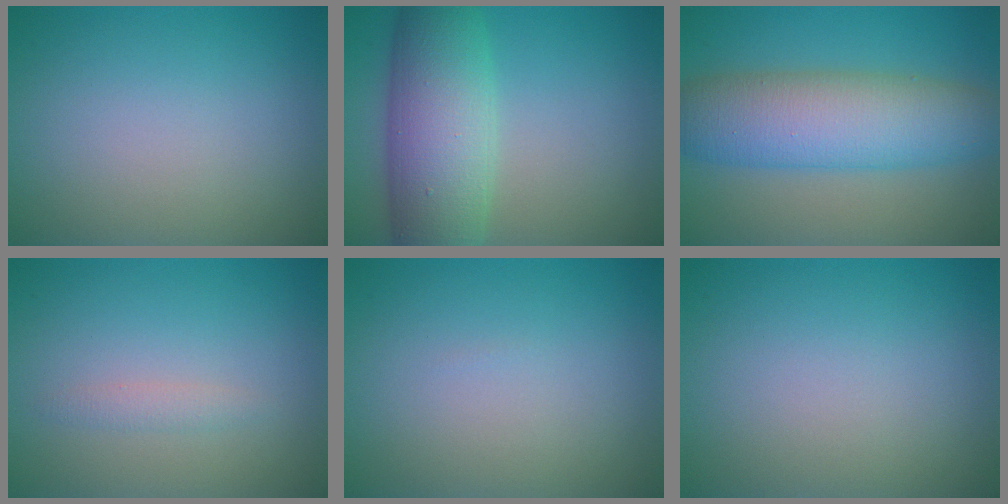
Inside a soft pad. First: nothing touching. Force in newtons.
{"total": 8.7, "press": 8.7, "slide": 0.2}
{"total": 8.6, "press": 8.6, "slide": 0.1}
{"total": 1.0, "press": 1.0, "slide": 0.0}
{"total": 0.0}
{"total": 0.0}